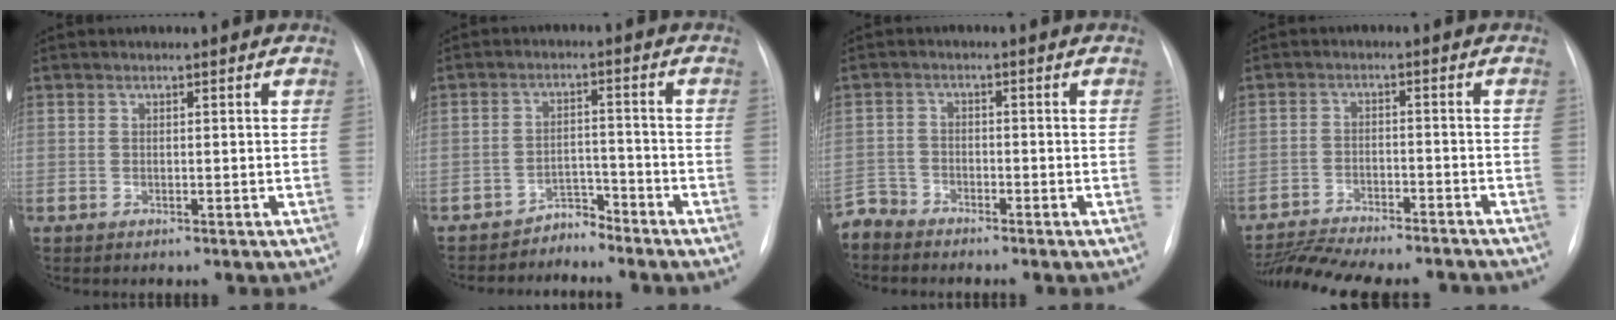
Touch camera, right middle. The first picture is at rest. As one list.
[{"total": 3.2, "force": [-3.1, 0.6, -0.5], "torque": [0.017, -0.002, -0.050]}, {"total": 3.3, "force": [-3.1, 0.7, -0.7], "torque": [0.020, -0.007, -0.060]}, {"total": 15.3, "force": [-14.1, 2.3, 5.5], "torque": [-0.114, -0.005, -0.204]}]